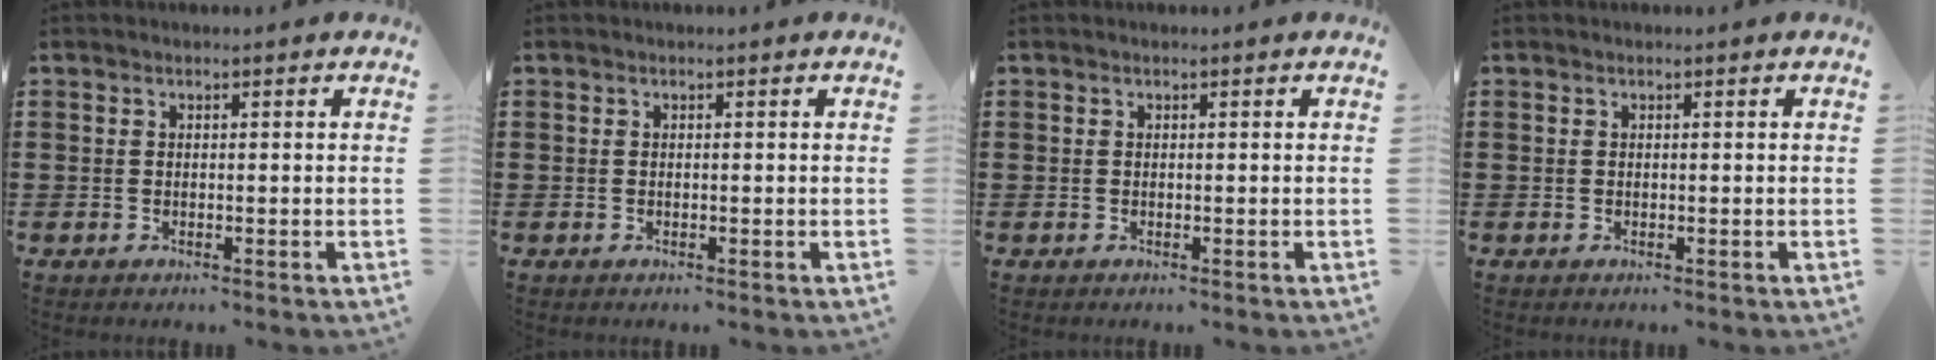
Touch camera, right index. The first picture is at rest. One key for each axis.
{"total": 0.0}
{"total": 0.0}
{"total": 0.0}